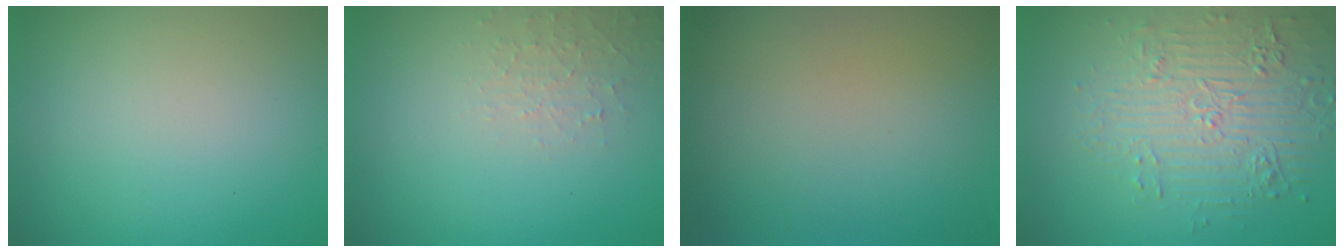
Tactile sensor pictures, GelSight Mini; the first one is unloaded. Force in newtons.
{"total": 1.8, "press": 1.8, "slide": 0.4}
{"total": 0.0}
{"total": 4.8, "press": 4.1, "slide": 2.4}